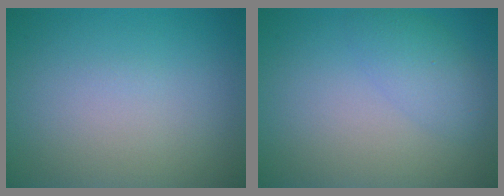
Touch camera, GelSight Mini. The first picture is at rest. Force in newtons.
{"total": 2.5, "press": 2.5, "slide": 0.1}